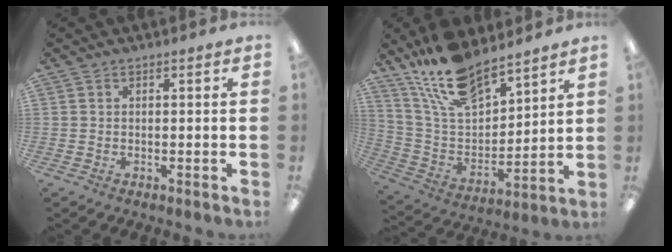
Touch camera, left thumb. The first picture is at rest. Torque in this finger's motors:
{"motor_torque": [2.22, 0.98, 1.34, -1.43, 0.45]}